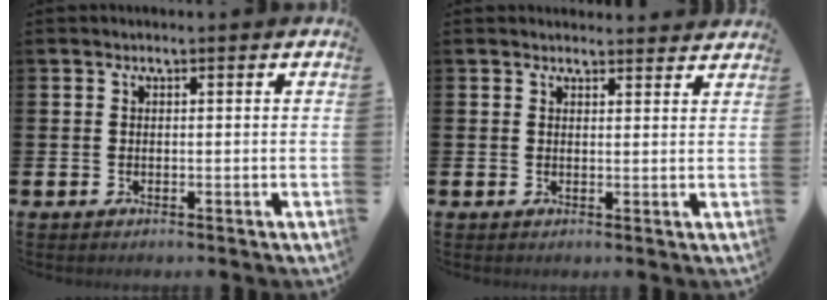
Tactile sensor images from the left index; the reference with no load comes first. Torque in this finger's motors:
{"motor_torque": [0.83, -1.07, 0.29, 0.00]}